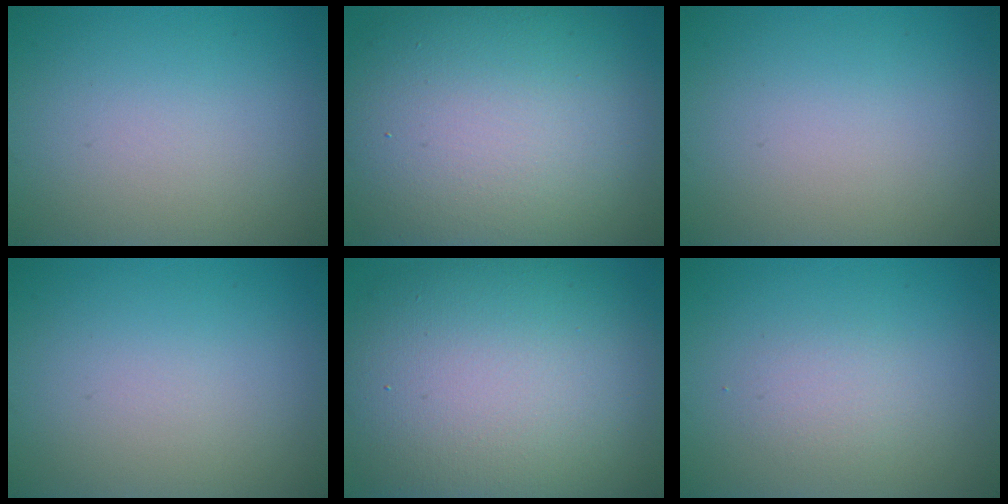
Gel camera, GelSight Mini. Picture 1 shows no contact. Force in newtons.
{"total": 17.4, "press": 17.4, "slide": 0.9}
{"total": 0.0}
{"total": 0.0}
{"total": 14.7, "press": 14.6, "slide": 0.9}
{"total": 1.4, "press": 1.4, "slide": 0.1}